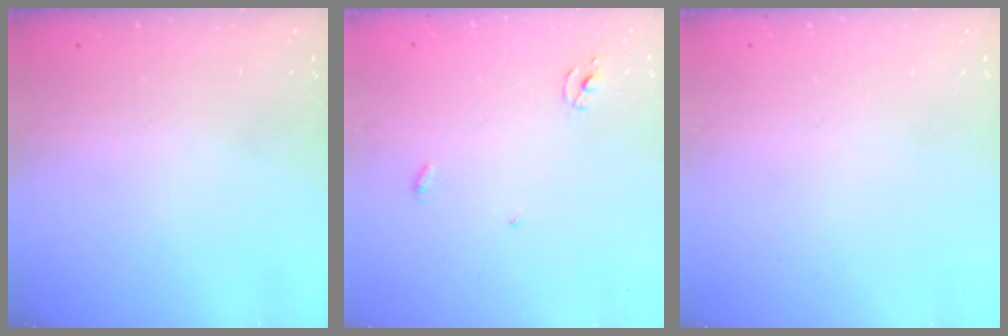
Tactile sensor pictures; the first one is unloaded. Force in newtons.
{"total": 2.3, "press": 2.3, "slide": 0.1}
{"total": 0.0}